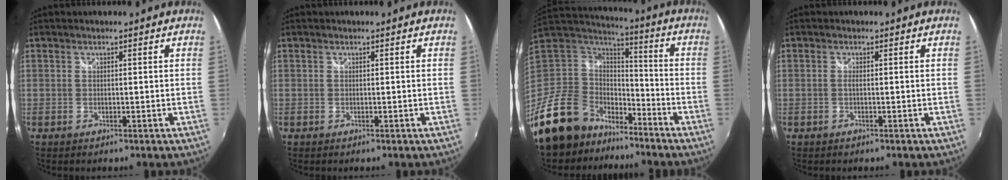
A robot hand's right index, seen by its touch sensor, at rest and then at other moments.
{"total": 0.0}
{"total": 20.2, "force": [-14.1, 12.6, 6.9], "torque": [-0.177, 0.021, -0.237]}
{"total": 0.7, "force": [-0.3, 0.0, 0.7], "torque": [-0.013, 0.001, -0.007]}